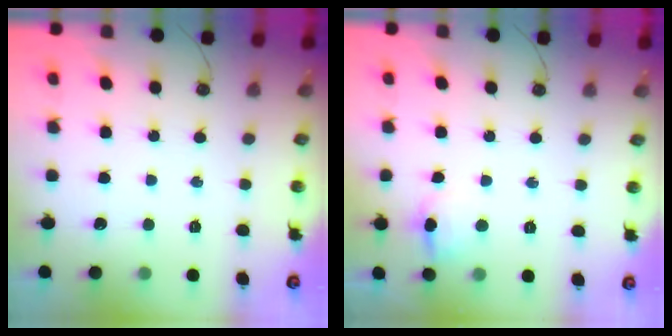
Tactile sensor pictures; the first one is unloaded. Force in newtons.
{"total": 7.5, "press": 7.4, "slide": 1.6}